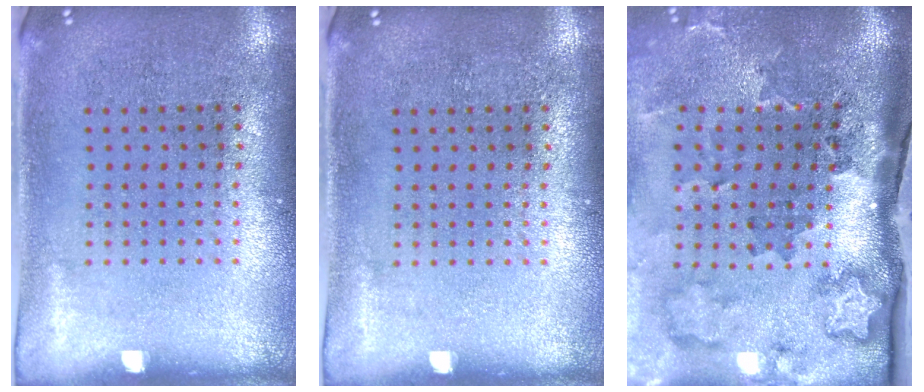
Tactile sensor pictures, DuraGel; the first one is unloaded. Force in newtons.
{"total": 0.0}
{"total": 3.8, "press": 2.4, "slide": 3.0}